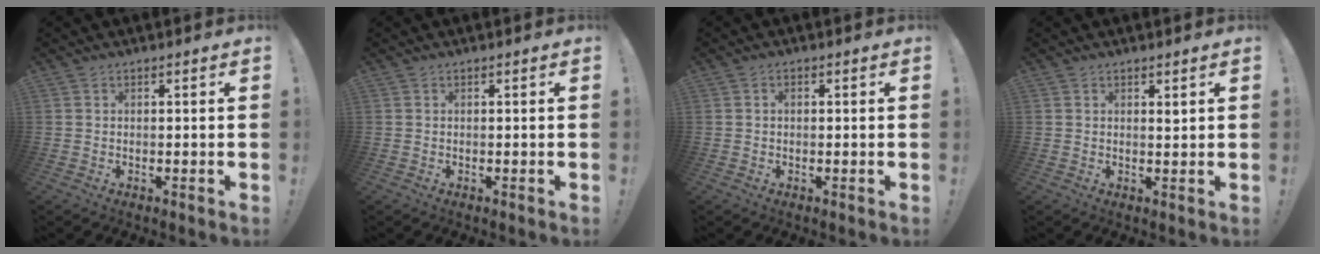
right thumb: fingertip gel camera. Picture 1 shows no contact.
{"total": 0.0}
{"total": 0.9, "force": [-0.1, 0.6, 0.6], "torque": [-0.019, 0.006, -0.001]}
{"total": 1.1, "force": [0.8, 0.4, 0.6], "torque": [0.010, -0.010, 0.011]}